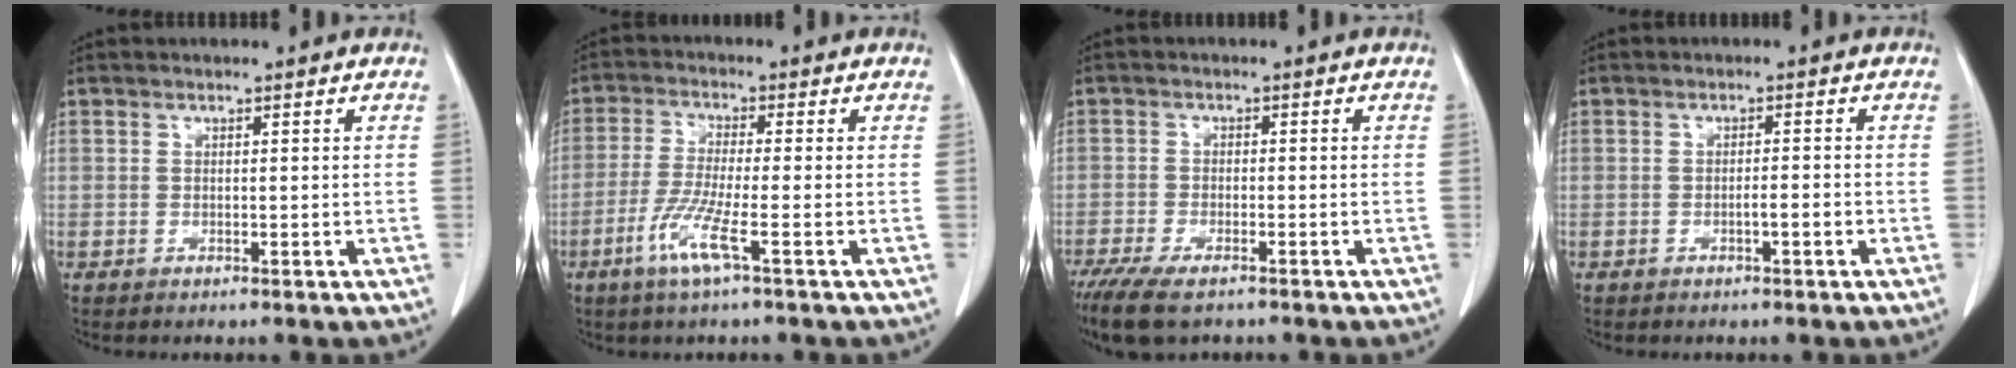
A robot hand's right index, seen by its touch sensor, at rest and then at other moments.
{"total": 6.5, "force": [-3.0, -0.2, 5.7], "torque": [-0.121, -0.015, -0.064]}
{"total": 8.9, "force": [-6.7, 2.6, 5.3], "torque": [-0.090, -0.017, -0.109]}
{"total": 1.6, "force": [-0.7, 0.1, 1.4], "torque": [-0.023, 0.002, -0.010]}